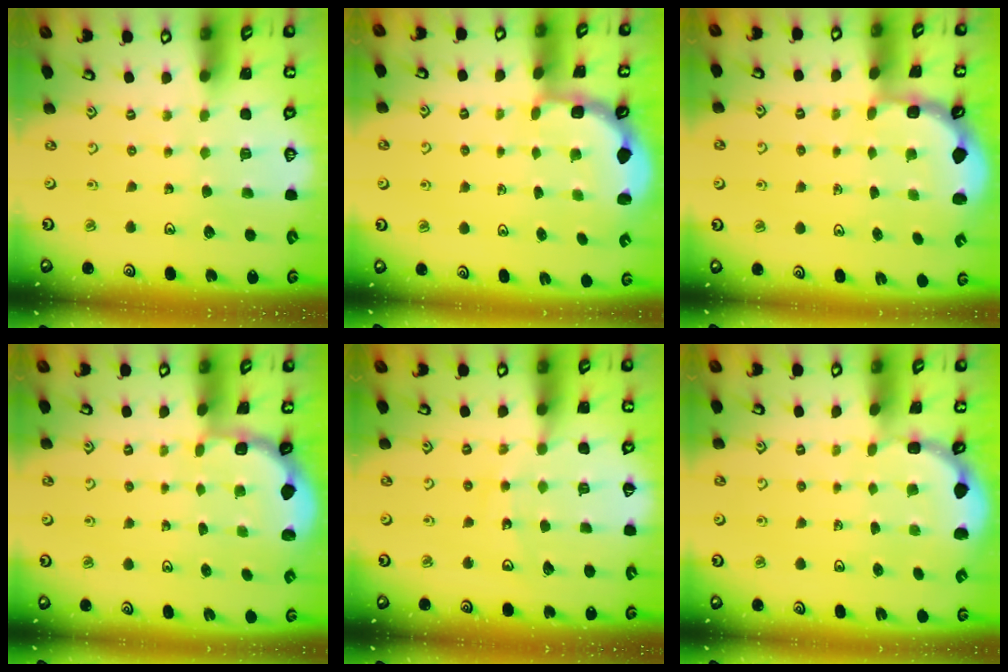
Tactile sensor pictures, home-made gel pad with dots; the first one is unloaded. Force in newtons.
{"total": 2.8, "press": 2.3, "slide": 1.7}
{"total": 2.7, "press": 2.0, "slide": 1.8}
{"total": 1.8, "press": 1.7, "slide": 0.7}
{"total": 10.3, "press": 10.3, "slide": 1.3}
{"total": 1.8, "press": 1.7, "slide": 0.7}